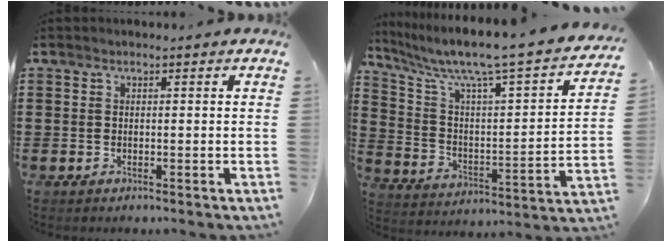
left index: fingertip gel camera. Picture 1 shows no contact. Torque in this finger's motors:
{"motor_torque": [2.14, 0.00, 0.31, 0.21]}